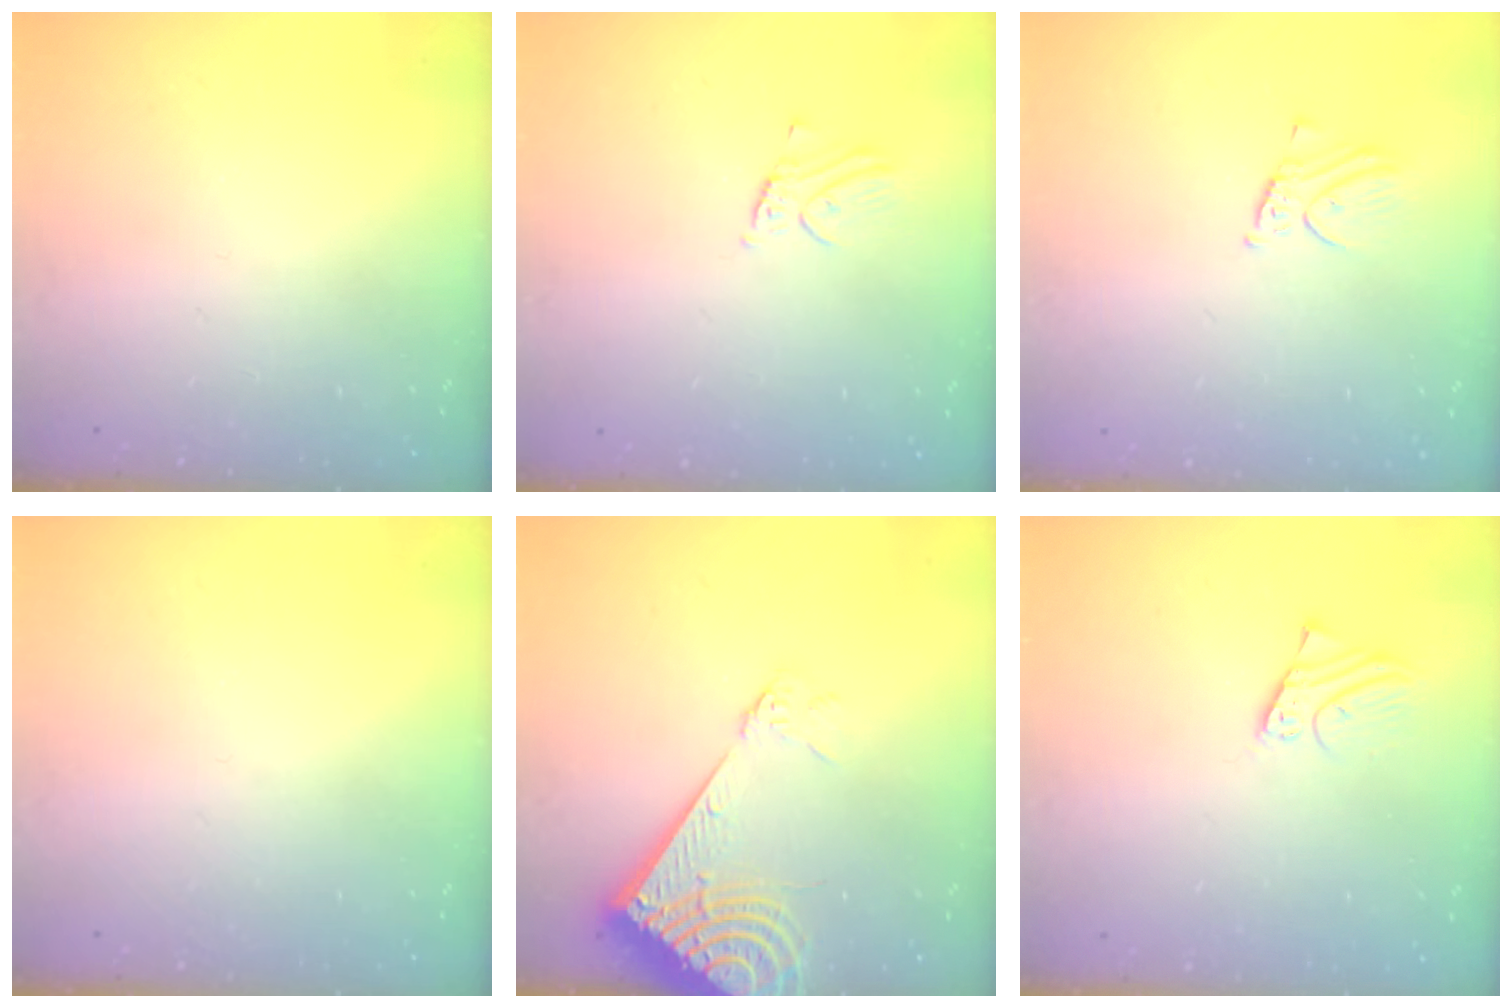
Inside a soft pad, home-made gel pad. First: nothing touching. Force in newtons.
{"total": 2.2, "press": 2.2, "slide": 0.1}
{"total": 2.8, "press": 2.8, "slide": 0.1}
{"total": 0.0}
{"total": 11.4, "press": 11.3, "slide": 1.9}
{"total": 1.7, "press": 1.7, "slide": 0.1}